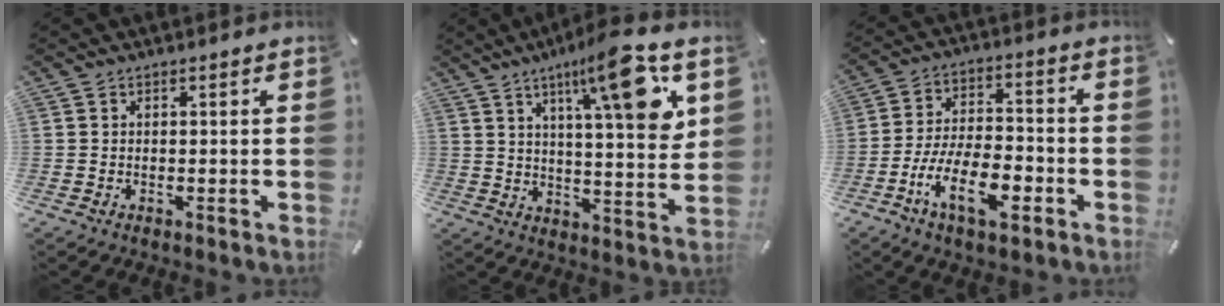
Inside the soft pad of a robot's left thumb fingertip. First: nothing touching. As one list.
[{"total": 16.2, "force": [8.9, 3.4, 13.1], "torque": [-0.194, -0.042, 0.132]}, {"total": 14.0, "force": [-6.9, 6.4, 10.4], "torque": [-0.207, 0.028, -0.124]}]